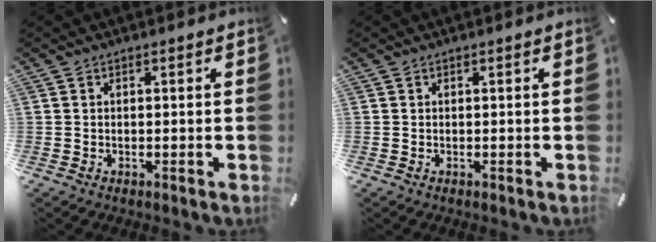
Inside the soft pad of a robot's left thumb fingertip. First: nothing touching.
{"total": 0.0}